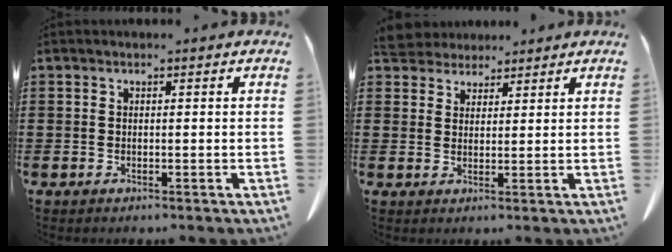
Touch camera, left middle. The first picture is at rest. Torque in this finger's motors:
{"motor_torque": [0.22, 0.14, -0.01, -0.01]}